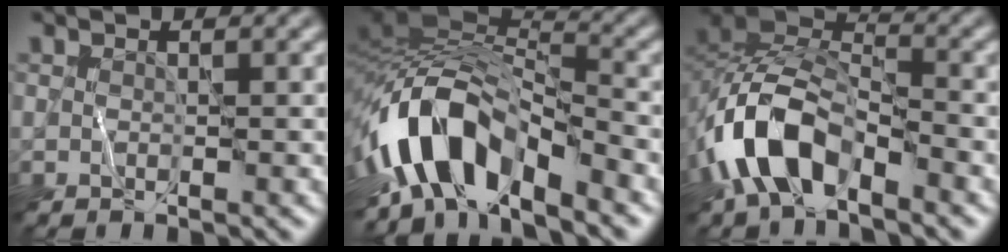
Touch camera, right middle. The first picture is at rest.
{"total": 11.1, "force": [-5.2, 5.4, 8.2], "torque": [-0.142, 0.007, -0.099]}
{"total": 8.2, "force": [-4.3, 4.5, 5.4], "torque": [-0.101, 0.000, -0.088]}